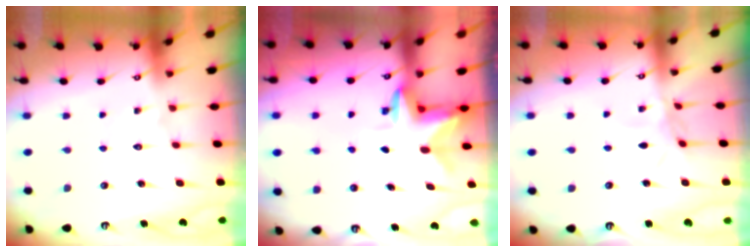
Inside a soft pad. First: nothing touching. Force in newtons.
{"total": 3.0, "press": 3.0, "slide": 0.3}
{"total": 2.7, "press": 2.6, "slide": 0.3}